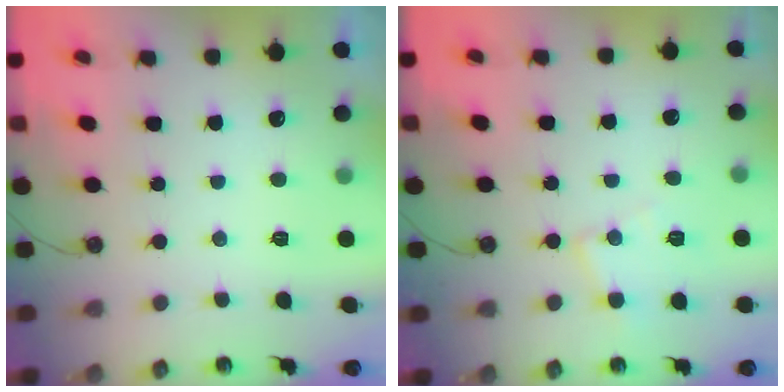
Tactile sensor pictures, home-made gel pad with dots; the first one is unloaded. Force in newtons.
{"total": 8.0, "press": 8.0, "slide": 0.6}